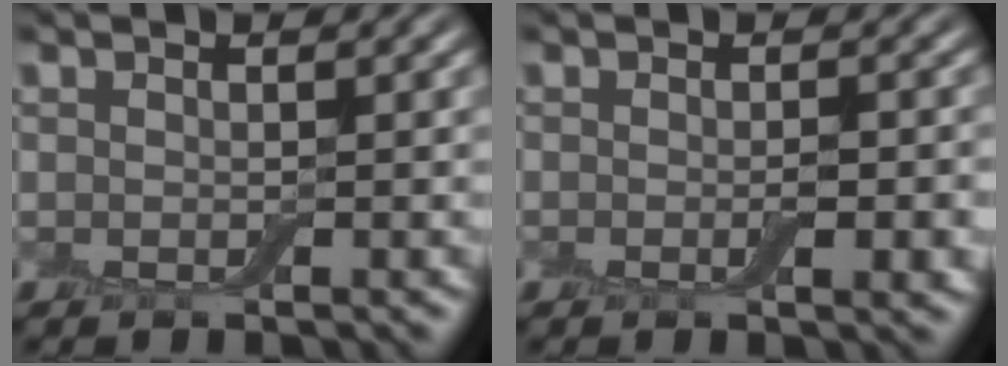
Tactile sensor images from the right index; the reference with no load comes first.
{"total": 2.2, "force": [-0.5, 0.6, 2.0], "torque": [-0.031, -0.003, -0.009]}